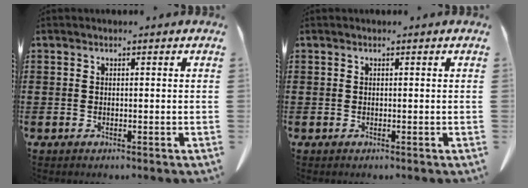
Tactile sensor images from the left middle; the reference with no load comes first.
{"total": 0.0}